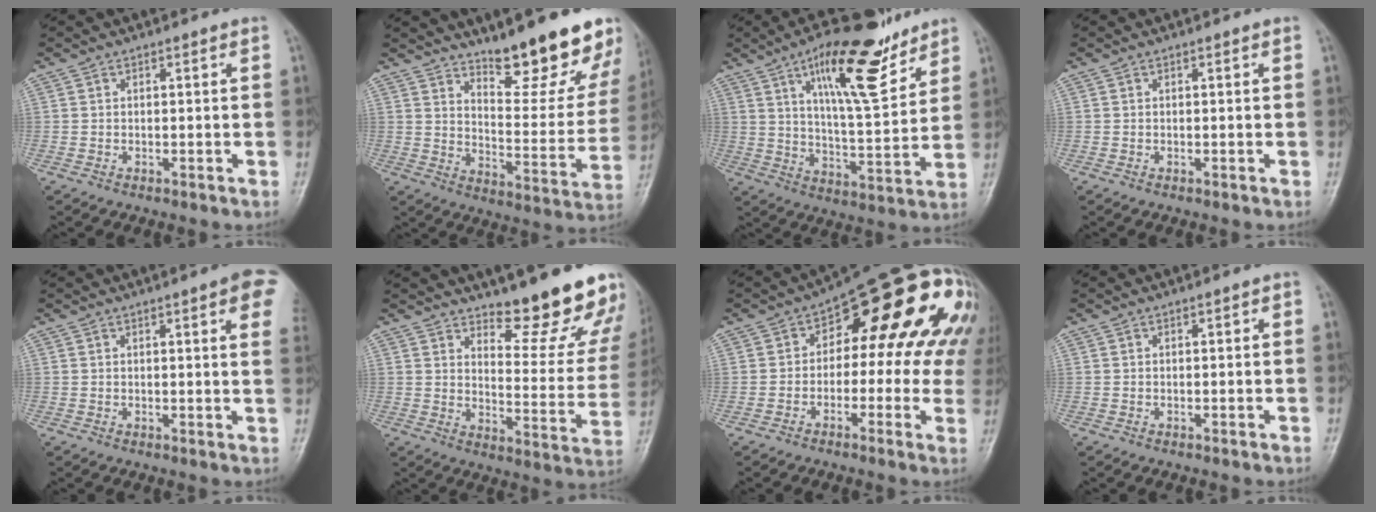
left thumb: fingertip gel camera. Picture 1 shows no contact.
{"total": 18.9, "force": [14.6, 4.9, 10.9], "torque": [-0.106, -0.112, 0.210]}
{"total": 16.8, "force": [10.2, 5.1, 12.4], "torque": [-0.173, -0.054, 0.170]}
{"total": 0.0}
{"total": 7.7, "force": [3.3, 1.5, 6.8], "torque": [-0.065, -0.004, 0.031]}
{"total": 17.7, "force": [14.8, 4.3, 8.7], "torque": [-0.066, -0.137, 0.191]}
{"total": 19.7, "force": [3.6, 10.1, 16.5], "torque": [-0.165, 0.036, 0.032]}
{"total": 0.6, "force": [0.0, 0.3, 0.5], "torque": [-0.002, 0.003, -0.004]}